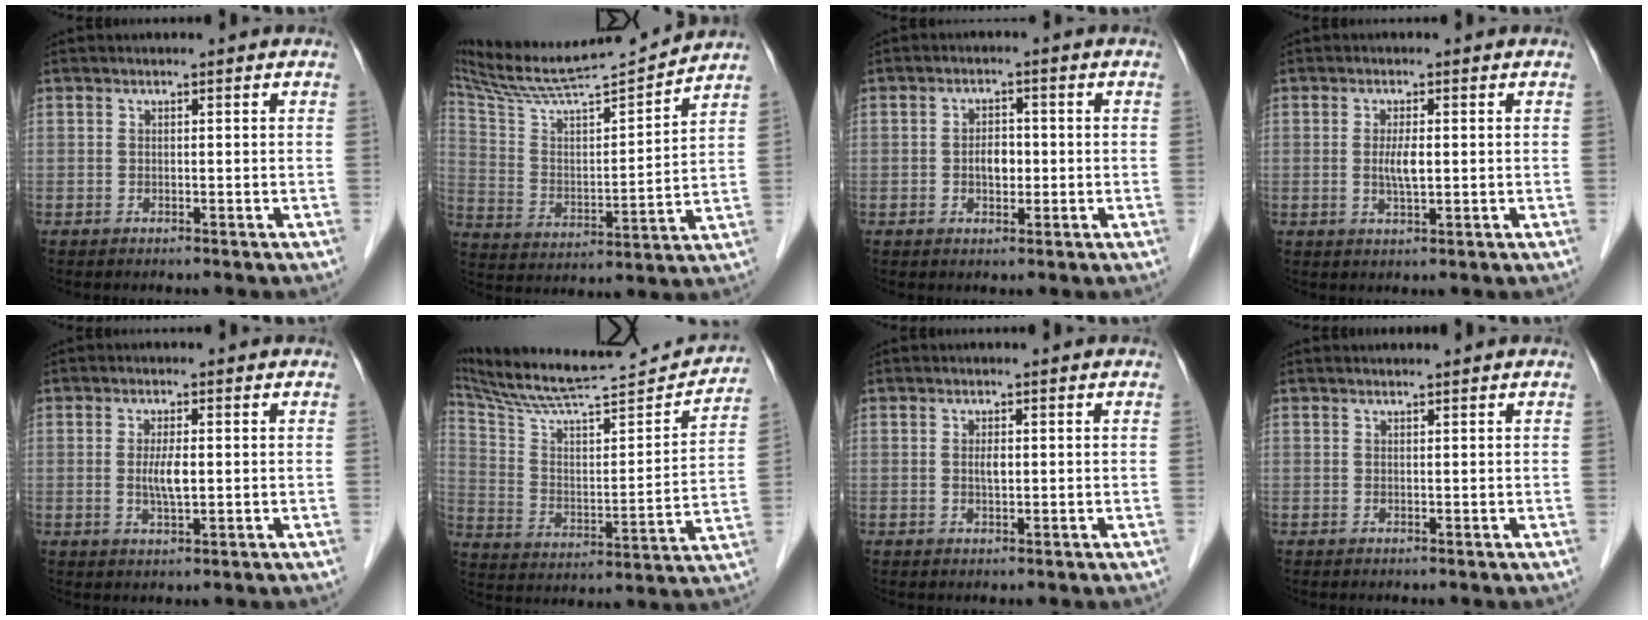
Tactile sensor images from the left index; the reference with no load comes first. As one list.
[{"total": 16.8, "force": [15.9, -0.7, 5.4], "torque": [-0.107, -0.006, 0.272]}, {"total": 3.0, "force": [-0.4, 1.8, 2.3], "torque": [-0.040, 0.006, -0.004]}, {"total": 2.7, "force": [0.1, 0.5, 2.7], "torque": [-0.055, -0.004, 0.005]}, {"total": 3.2, "force": [0.1, 0.6, 3.2], "torque": [-0.064, -0.005, 0.005]}, {"total": 24.1, "force": [22.5, 1.6, 8.5], "torque": [-0.144, -0.027, 0.335]}, {"total": 1.2, "force": [0.3, 0.4, 1.1], "torque": [-0.021, -0.002, 0.005]}, {"total": 1.1, "force": [1.1, -0.1, 0.2], "torque": [-0.005, 0.008, 0.022]}]